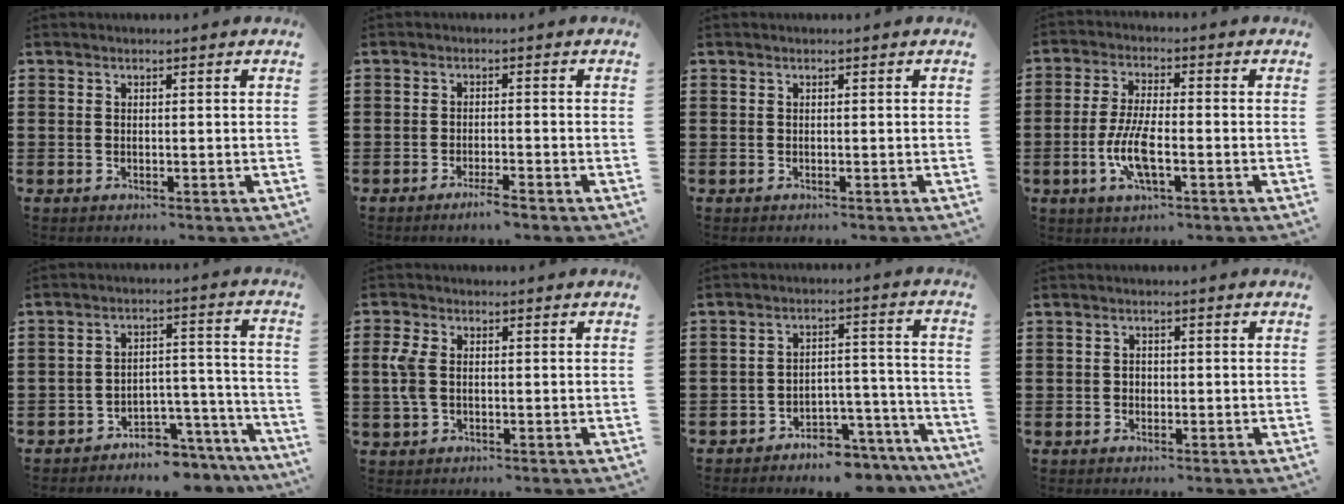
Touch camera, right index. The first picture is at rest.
{"total": 2.4, "force": [-1.9, 0.1, 1.5], "torque": [-0.024, 0.002, -0.034]}
{"total": 0.0}
{"total": 7.4, "force": [-2.3, 2.2, 6.6], "torque": [-0.150, -0.013, -0.048]}
{"total": 5.4, "force": [-5.2, 1.4, 0.8], "torque": [-0.013, 0.018, -0.103]}
{"total": 4.2, "force": [0.0, 2.5, 3.3], "torque": [-0.097, -0.003, -0.009]}
{"total": 5.2, "force": [-5.1, 1.2, 0.7], "torque": [-0.012, 0.018, -0.101]}
{"total": 0.9, "force": [-0.2, 0.8, 0.4], "torque": [-0.010, 0.002, -0.004]}